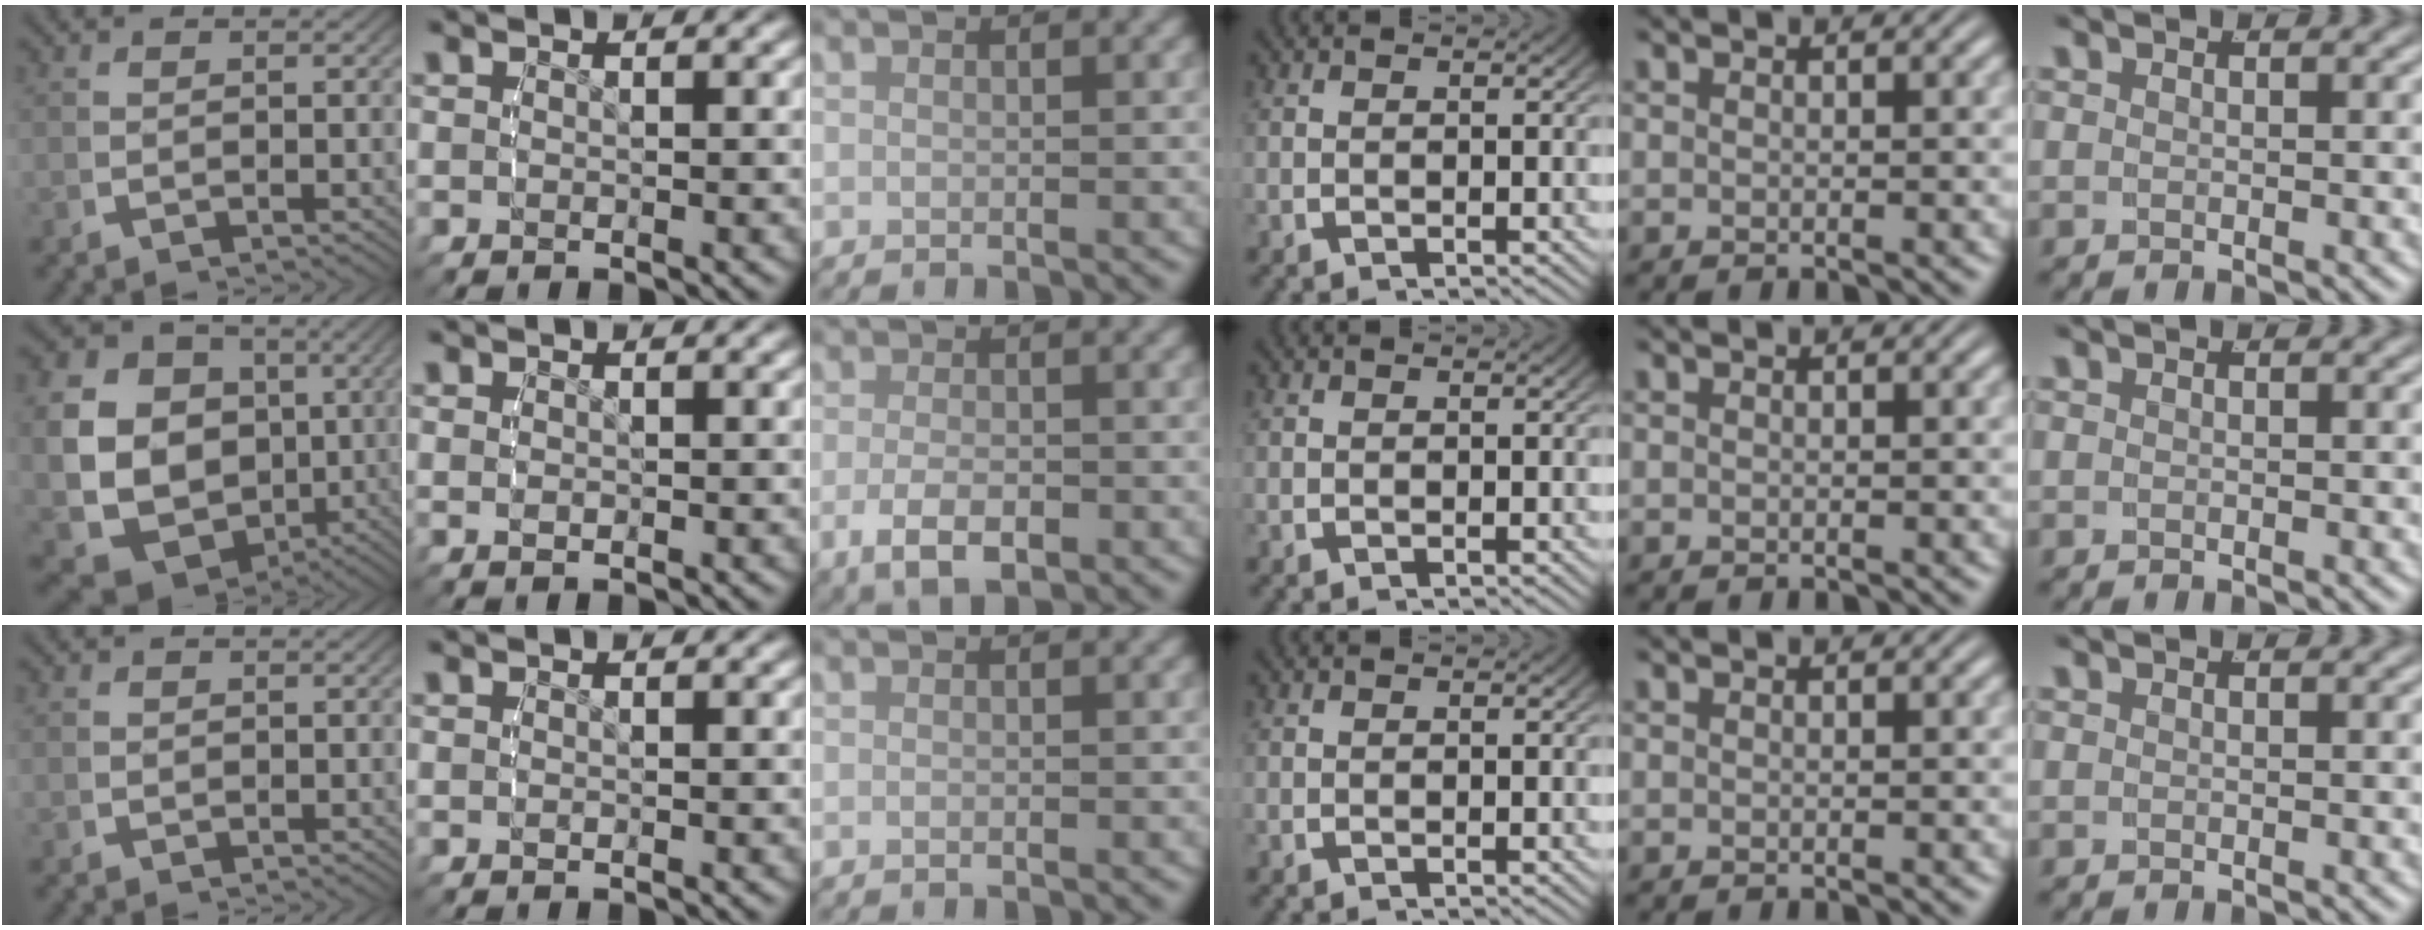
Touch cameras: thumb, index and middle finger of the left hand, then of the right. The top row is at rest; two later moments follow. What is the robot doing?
{"motion": "lift_and_place", "object": "cloth"}